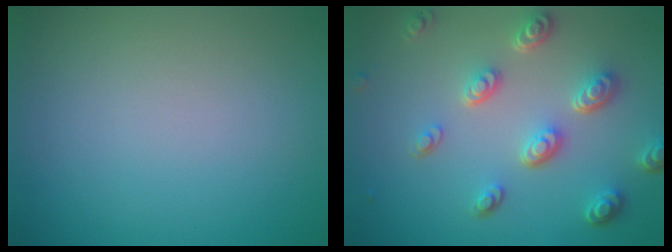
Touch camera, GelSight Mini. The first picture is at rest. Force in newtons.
{"total": 4.8, "press": 3.7, "slide": 3.0}